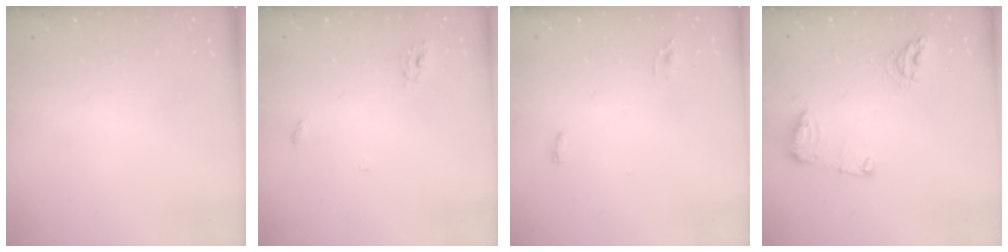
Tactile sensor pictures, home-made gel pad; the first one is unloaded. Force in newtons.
{"total": 2.8, "press": 2.8, "slide": 0.2}
{"total": 3.3, "press": 2.9, "slide": 1.7}
{"total": 10.2, "press": 10.1, "slide": 1.2}